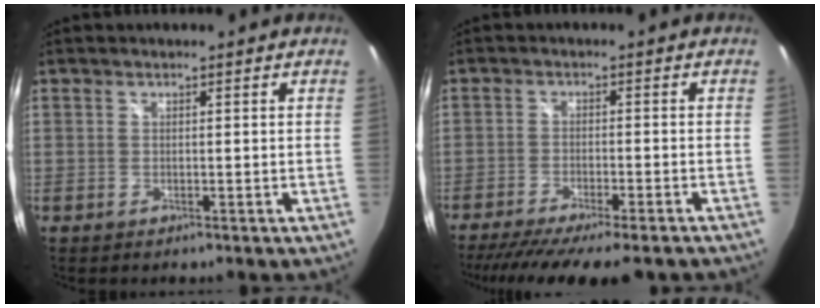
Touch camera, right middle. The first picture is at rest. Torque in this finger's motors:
{"motor_torque": [1.09, -1.04, 0.28, 0.13]}